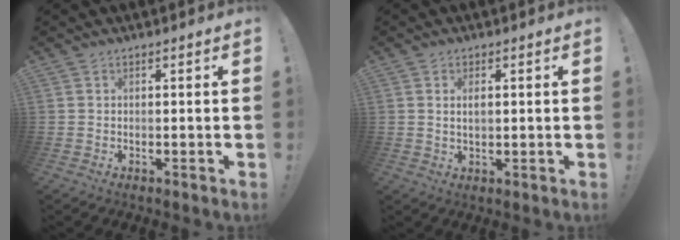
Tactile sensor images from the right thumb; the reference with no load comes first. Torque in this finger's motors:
{"motor_torque": [-0.35, 0.13, -0.15, 0.17, 0.00]}